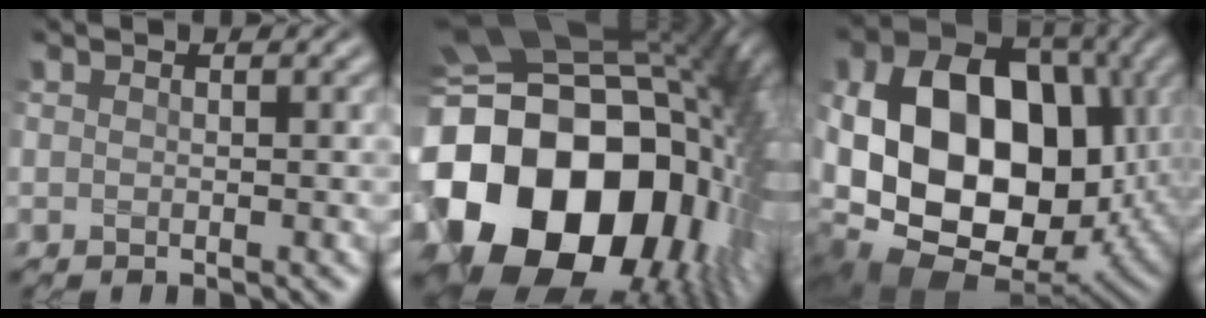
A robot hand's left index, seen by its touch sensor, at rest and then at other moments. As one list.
[{"total": 21.8, "force": [-4.7, 16.2, 13.7], "torque": [-0.290, -0.038, -0.069]}, {"total": 19.0, "force": [-0.1, 13.8, 13.1], "torque": [-0.254, -0.013, 0.018]}]